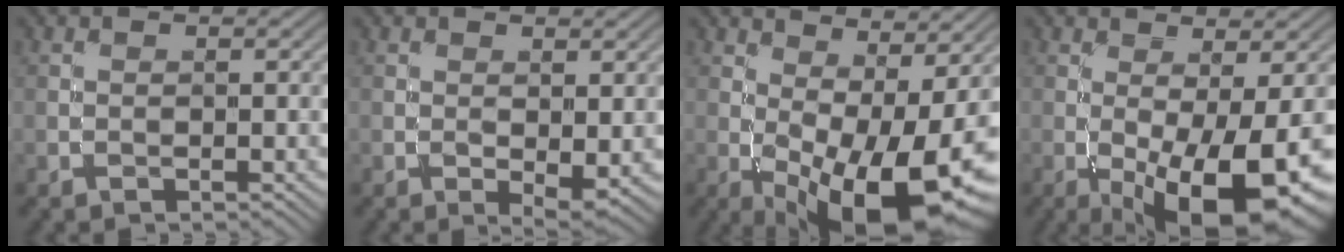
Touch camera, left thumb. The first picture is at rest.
{"total": 2.7, "force": [-0.2, 1.3, 2.4], "torque": [-0.038, -0.010, 0.002]}
{"total": 15.0, "force": [-2.3, 5.7, 13.7], "torque": [-0.207, -0.005, -0.023]}
{"total": 12.9, "force": [-4.5, 3.7, 11.5], "torque": [-0.169, -0.014, -0.059]}